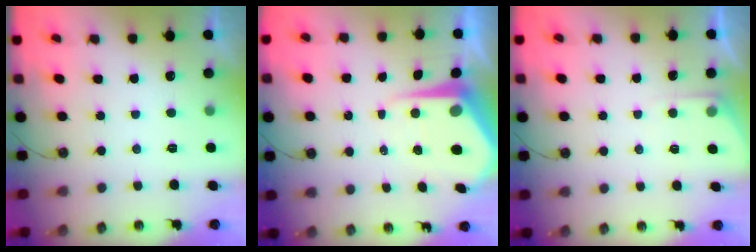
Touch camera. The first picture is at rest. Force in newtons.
{"total": 8.3, "press": 8.3, "slide": 0.8}
{"total": 3.1, "press": 3.0, "slide": 0.5}